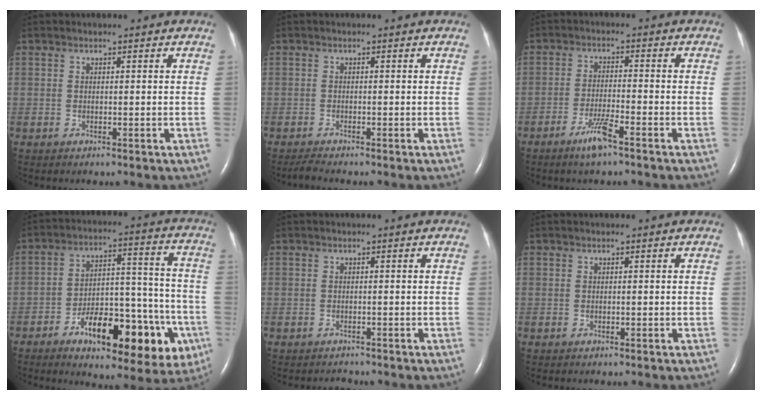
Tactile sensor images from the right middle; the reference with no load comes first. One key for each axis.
{"total": 1.5, "fx": -1.4, "fy": -0.3, "fz": 0.5, "tx": -0.024, "ty": -0.008, "tz": -0.027}
{"total": 4.7, "fx": -3.2, "fy": 0.1, "fz": 3.5, "tx": -0.073, "ty": -0.007, "tz": -0.062}
{"total": 19.0, "fx": -8.6, "fy": 7.2, "fz": 15.4, "tx": -0.178, "ty": 0.032, "tz": -0.110}
{"total": 0.9, "fx": -0.8, "fy": 0.2, "fz": -0.2, "tx": -0.002, "ty": -0.005, "tz": -0.012}
{"total": 0.0}